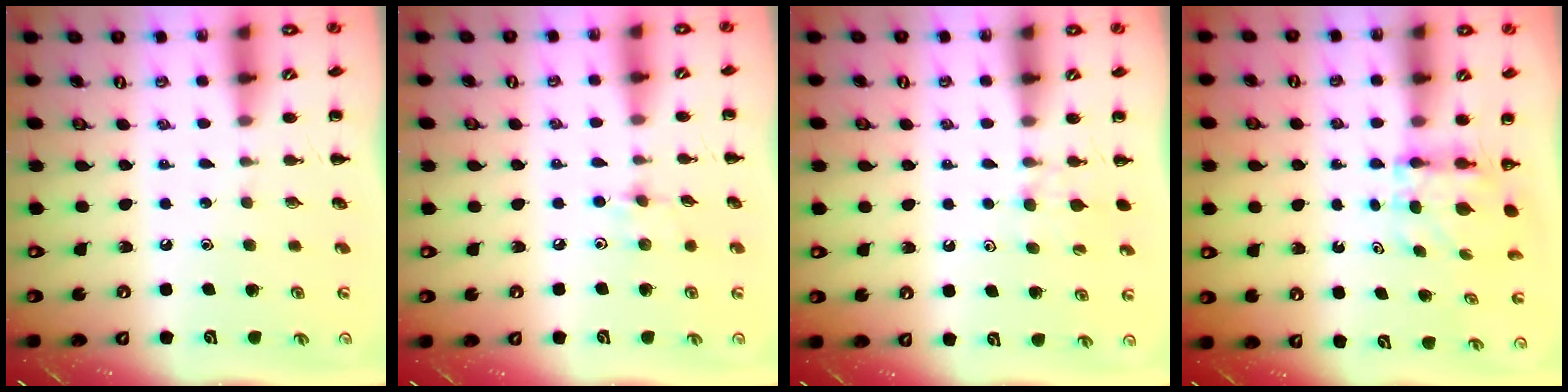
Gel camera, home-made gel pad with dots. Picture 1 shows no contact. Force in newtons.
{"total": 5.9, "press": 5.7, "slide": 1.7}
{"total": 5.7, "press": 5.5, "slide": 1.7}
{"total": 6.0, "press": 5.9, "slide": 0.8}